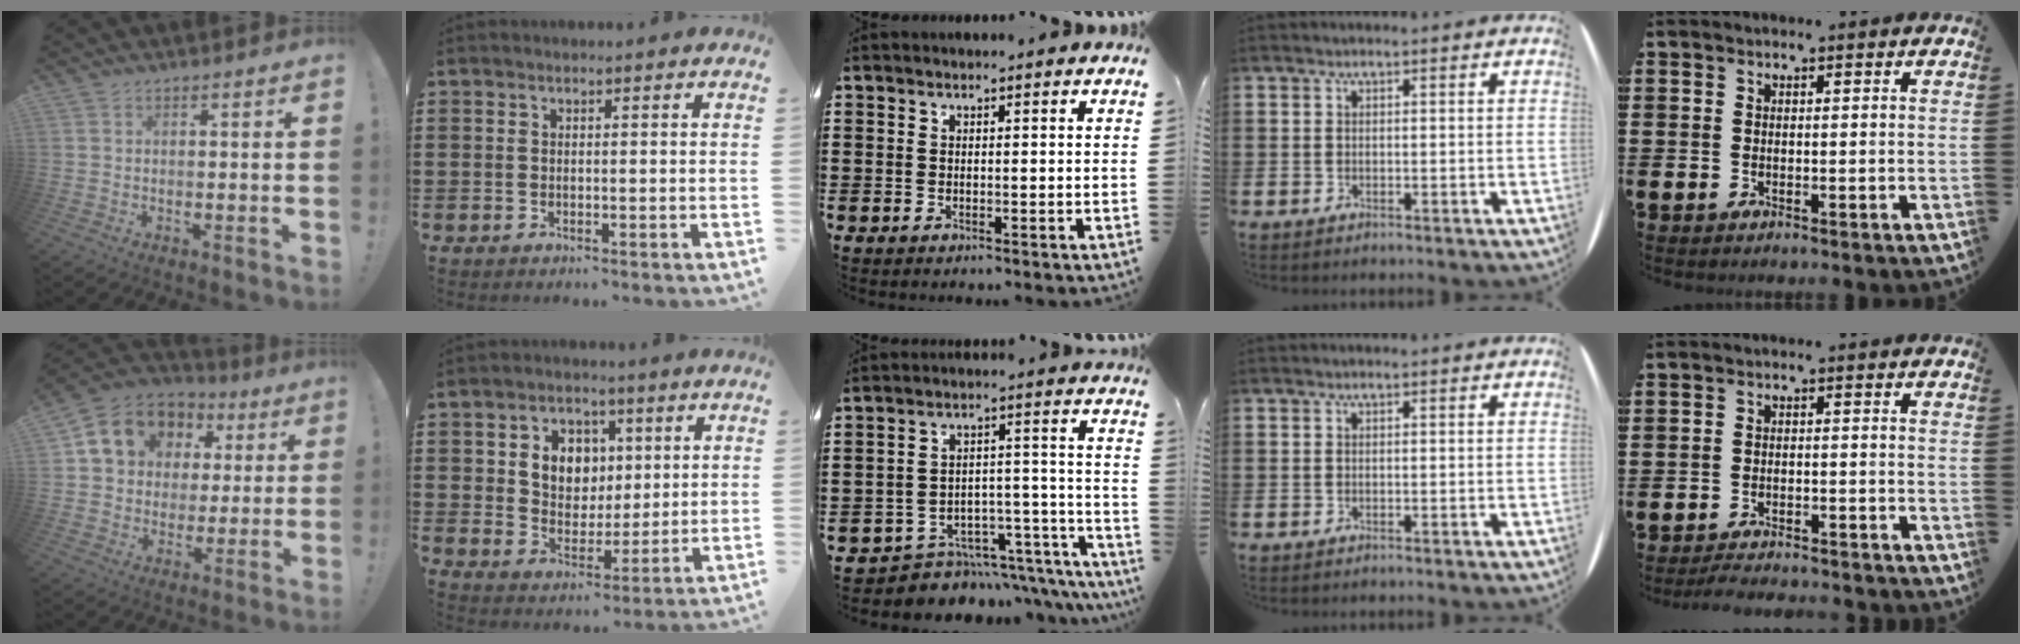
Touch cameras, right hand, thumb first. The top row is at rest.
{"thumb": {"total": 13.4, "force": [4.9, 11.2, 5.3], "torque": [-0.075, -0.019, 0.103]}, "index": {"total": 6.7, "force": [2.0, 5.9, 2.6], "torque": [-0.055, 0.011, 0.030]}, "middle": {"total": 4.7, "force": [-4.2, 2.0, 0.4], "torque": [-0.013, 0.008, -0.081]}, "little": {"total": 2.2, "force": [-2.2, 0.0, 0.2], "torque": [-0.007, 0.005, -0.046]}}